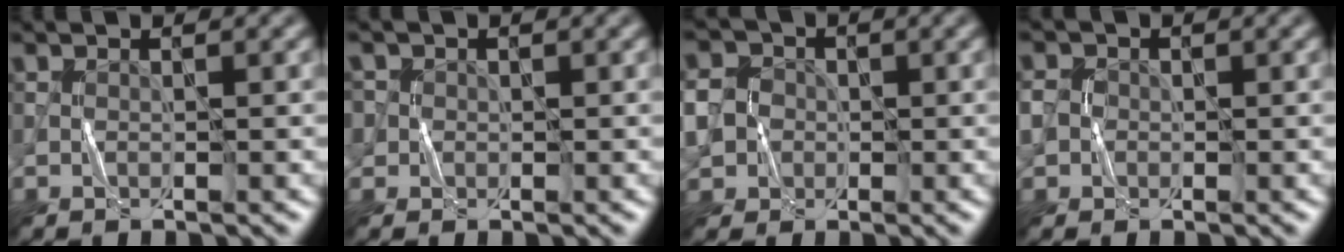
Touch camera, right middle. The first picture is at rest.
{"total": 2.3, "force": [0.8, 2.0, 0.5], "torque": [-0.006, 0.011, 0.007]}
{"total": 8.1, "force": [-1.3, 7.4, 3.0], "torque": [-0.073, 0.007, -0.056]}
{"total": 3.2, "force": [0.0, 2.9, 1.3], "torque": [-0.026, 0.009, -0.011]}